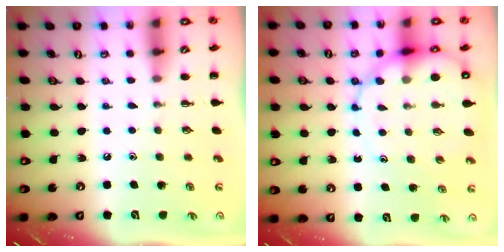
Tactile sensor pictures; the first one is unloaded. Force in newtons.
{"total": 12.3, "press": 11.8, "slide": 3.7}